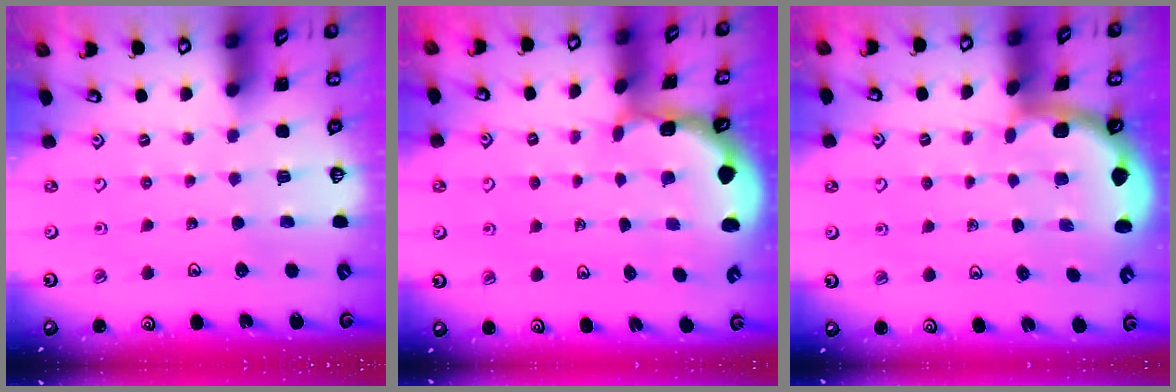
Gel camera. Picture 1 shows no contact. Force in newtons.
{"total": 1.8, "press": 1.8, "slide": 0.2}
{"total": 1.8, "press": 1.8, "slide": 0.1}